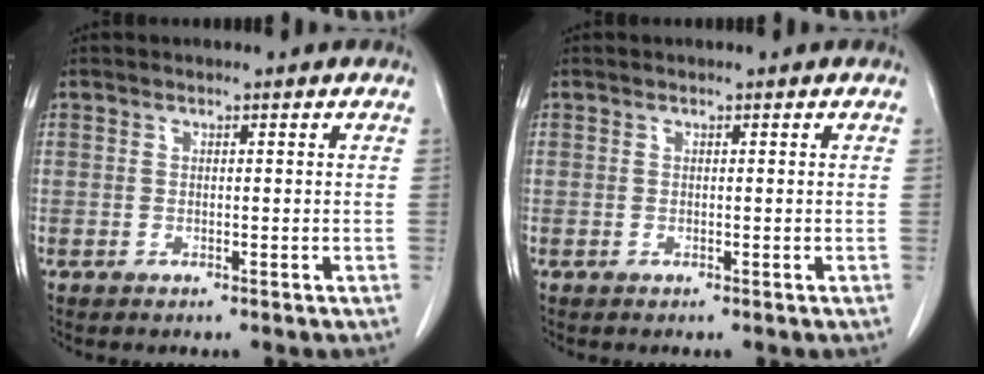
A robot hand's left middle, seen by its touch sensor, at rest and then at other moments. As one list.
[{"total": 0.0}]